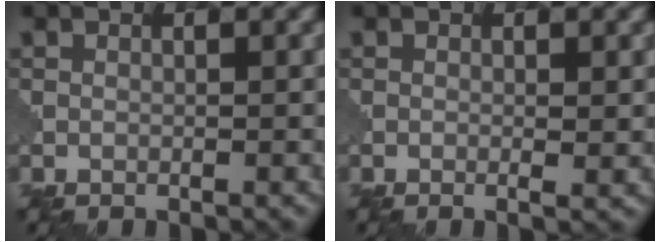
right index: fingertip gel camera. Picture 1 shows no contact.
{"total": 1.3, "force": [-0.1, 0.2, 1.3], "torque": [-0.020, -0.004, -0.003]}